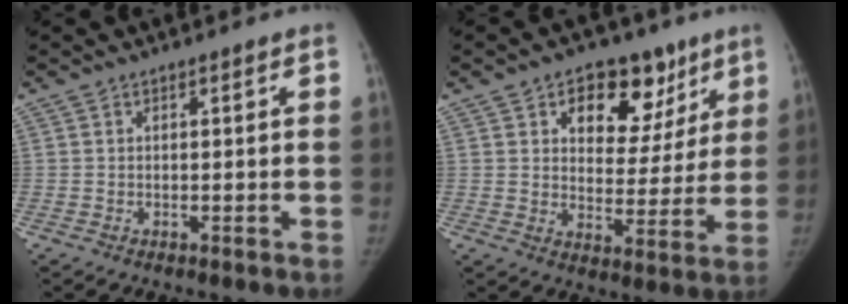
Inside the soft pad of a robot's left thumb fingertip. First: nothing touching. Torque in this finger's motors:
{"motor_torque": [-0.01, 0.05, 0.83, -0.38, 0.16]}